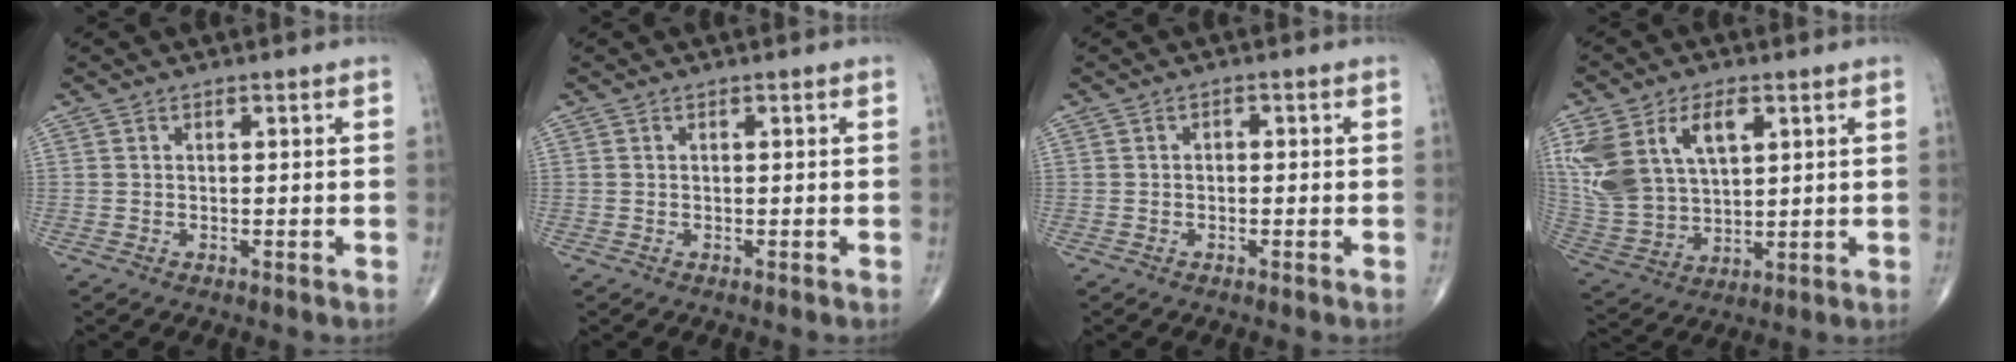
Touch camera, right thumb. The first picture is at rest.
{"total": 0.0}
{"total": 0.8, "force": [-0.1, 0.6, 0.5], "torque": [-0.002, 0.003, -0.006]}
{"total": 17.2, "force": [6.4, 10.3, 12.2], "torque": [-0.259, -0.012, 0.136]}